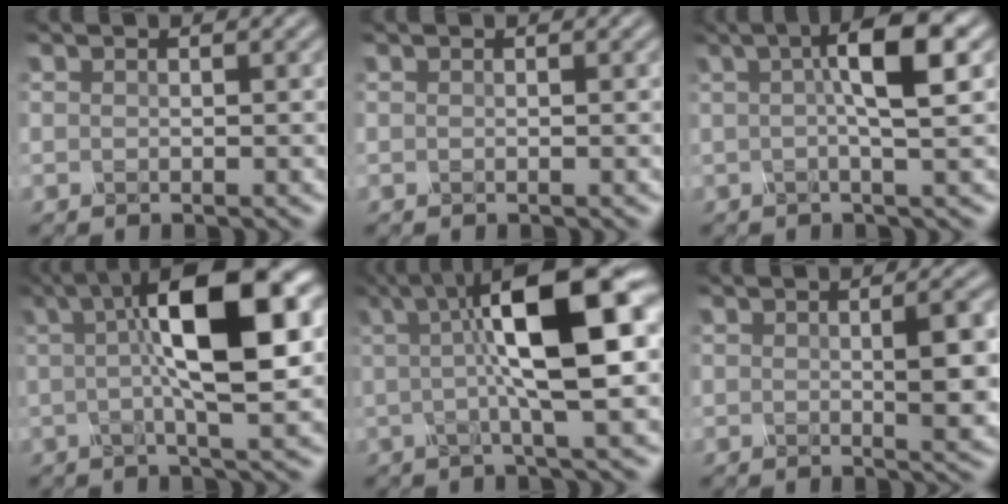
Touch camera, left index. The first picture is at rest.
{"total": 0.0}
{"total": 5.8, "force": [1.4, 1.1, 5.5], "torque": [-0.073, 0.013, 0.015]}
{"total": 11.6, "force": [2.2, 2.9, 11.0], "torque": [-0.156, 0.022, 0.033]}
{"total": 11.6, "force": [2.1, 2.6, 11.1], "torque": [-0.153, 0.021, 0.031]}
{"total": 3.7, "force": [0.4, 0.8, 3.6], "torque": [-0.051, 0.003, 0.009]}